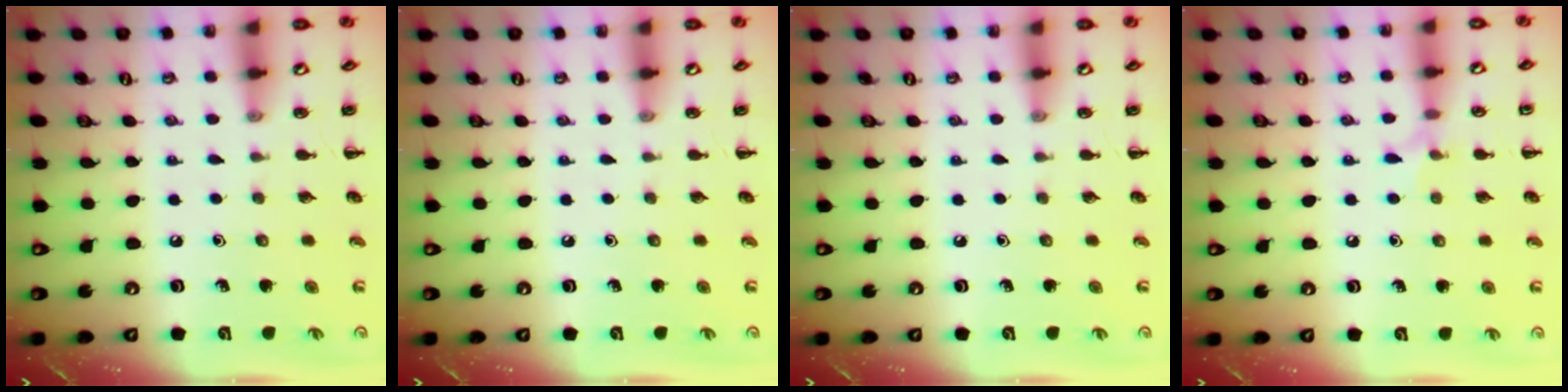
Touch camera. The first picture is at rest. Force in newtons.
{"total": 0.0}
{"total": 0.0}
{"total": 4.9, "press": 4.7, "slide": 1.3}